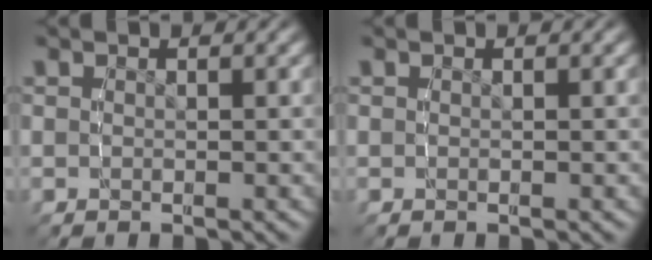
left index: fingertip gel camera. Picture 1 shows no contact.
{"total": 0.0}